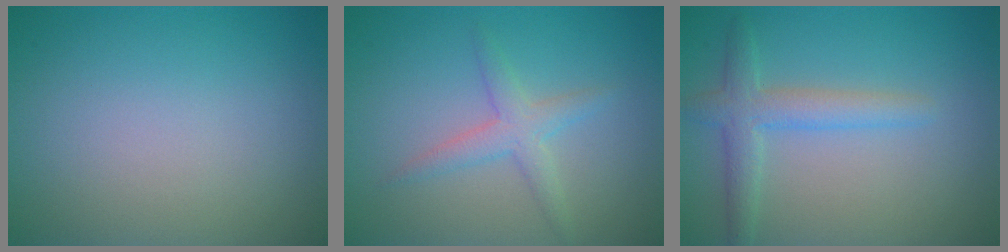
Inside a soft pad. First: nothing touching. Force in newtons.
{"total": 2.4, "press": 2.4, "slide": 0.0}
{"total": 3.0, "press": 3.0, "slide": 0.2}